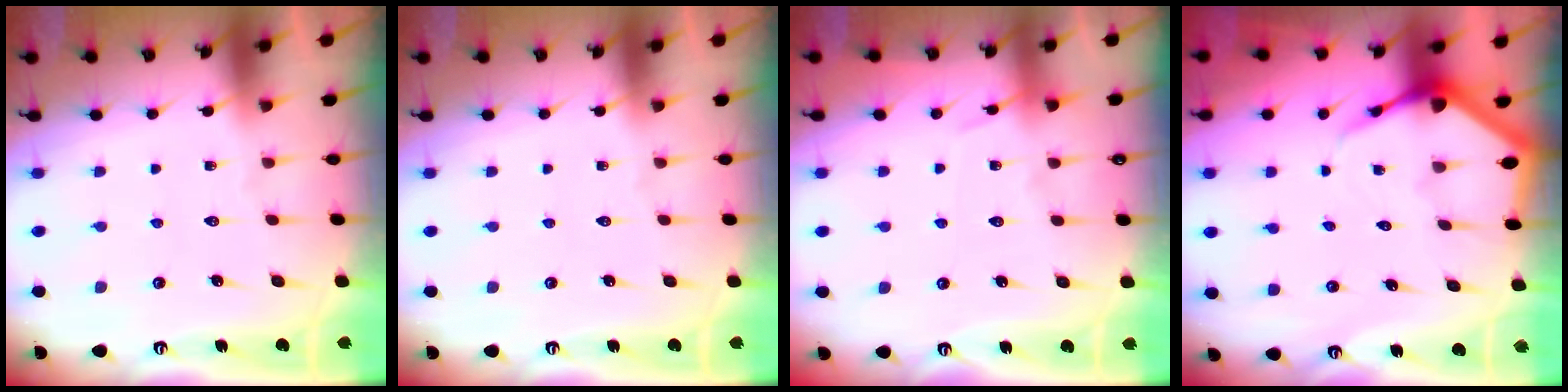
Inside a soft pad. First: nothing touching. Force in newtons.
{"total": 0.0}
{"total": 5.1, "press": 5.0, "slide": 0.5}
{"total": 5.1, "press": 5.0, "slide": 0.7}